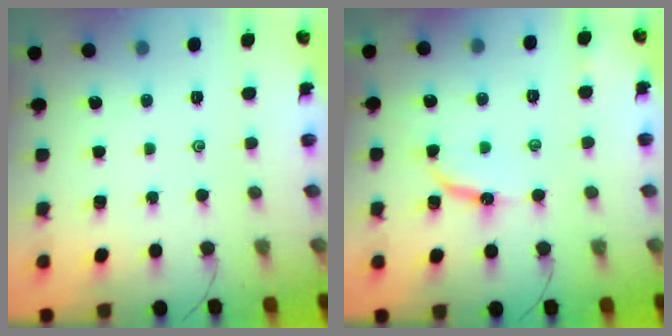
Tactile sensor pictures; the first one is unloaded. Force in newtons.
{"total": 10.5, "press": 10.4, "slide": 0.8}